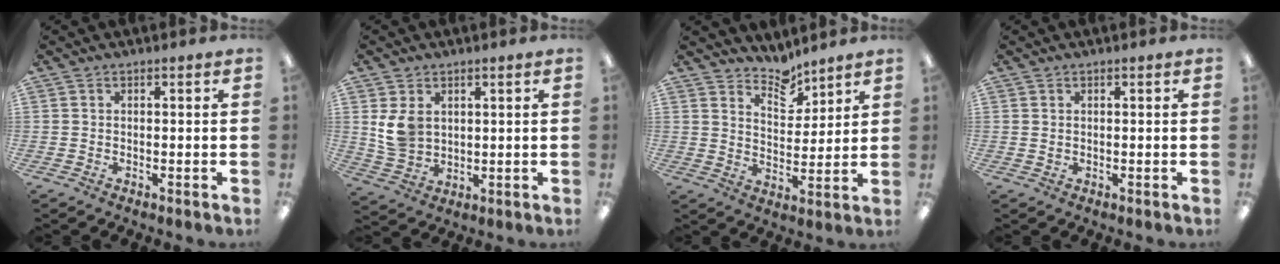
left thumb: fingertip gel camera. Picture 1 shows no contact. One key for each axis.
{"total": 6.8, "fx": 2.5, "fy": 5.2, "fz": 3.6, "tx": -0.069, "ty": -0.001, "tz": 0.049}
{"total": 7.3, "fx": 6.6, "fy": 2.8, "fz": 1.4, "tx": -0.010, "ty": -0.051, "tz": 0.120}
{"total": 0.8, "fx": 0.5, "fy": 0.5, "fz": 0.5, "tx": -0.011, "ty": 0.002, "tz": 0.008}